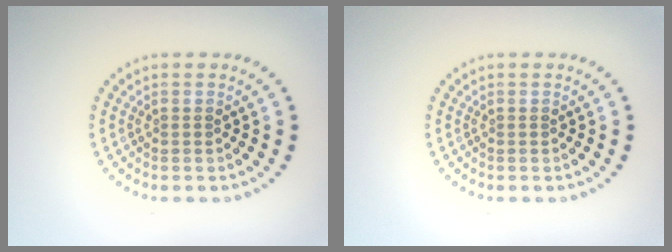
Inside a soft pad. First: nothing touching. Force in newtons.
{"total": 0.0}